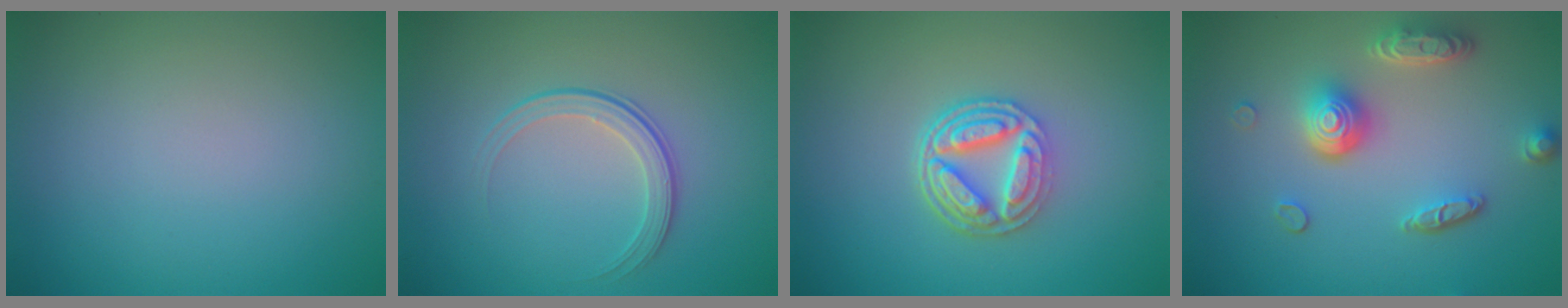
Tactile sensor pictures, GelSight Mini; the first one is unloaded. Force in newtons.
{"total": 2.1, "press": 1.5, "slide": 1.5}
{"total": 5.0, "press": 3.7, "slide": 3.3}
{"total": 4.9, "press": 3.7, "slide": 3.2}